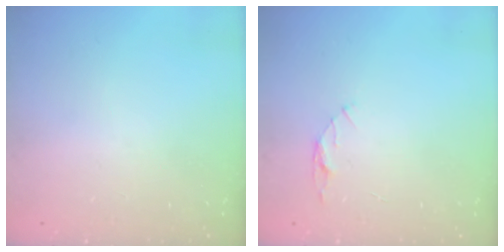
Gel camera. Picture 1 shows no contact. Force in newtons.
{"total": 4.3, "press": 4.3, "slide": 0.5}